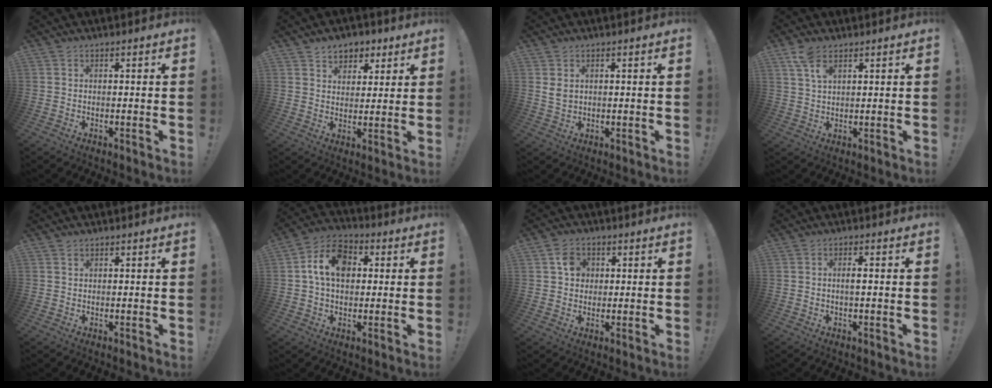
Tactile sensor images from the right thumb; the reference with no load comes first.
{"total": 6.8, "force": [4.2, 5.1, 1.6], "torque": [-0.015, -0.026, 0.079]}
{"total": 2.8, "force": [1.4, 1.7, 1.7], "torque": [-0.020, -0.003, 0.023]}
{"total": 5.8, "force": [3.5, 2.3, 3.9], "torque": [-0.069, -0.013, 0.065]}
{"total": 0.6, "force": [0.5, 0.3, 0.1], "torque": [-0.001, -0.001, 0.010]}
{"total": 11.8, "force": [2.5, 8.3, 8.0], "torque": [-0.130, 0.013, 0.048]}
{"total": 5.5, "force": [1.5, 4.8, 2.2], "torque": [-0.028, 0.004, 0.026]}
{"total": 2.0, "force": [-0.1, 0.3, 2.0], "torque": [-0.029, 0.000, -0.005]}